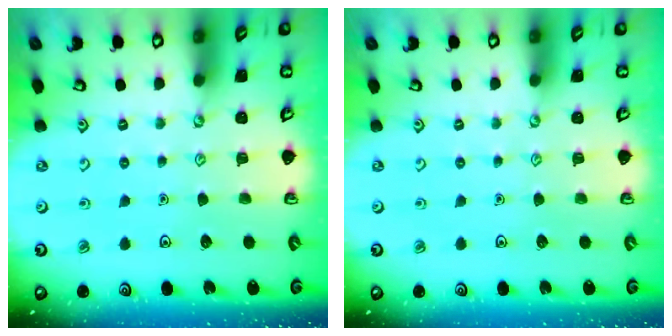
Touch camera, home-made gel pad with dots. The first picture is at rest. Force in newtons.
{"total": 0.0}